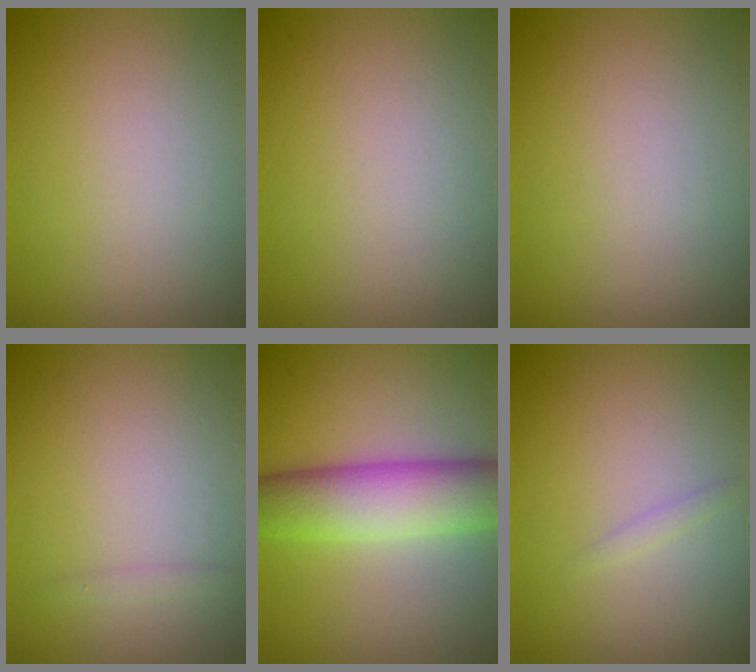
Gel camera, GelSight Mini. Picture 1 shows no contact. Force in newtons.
{"total": 0.0}
{"total": 0.0}
{"total": 0.6, "press": 0.6, "slide": 0.0}
{"total": 7.5, "press": 7.5, "slide": 0.3}
{"total": 0.6, "press": 0.6, "slide": 0.1}